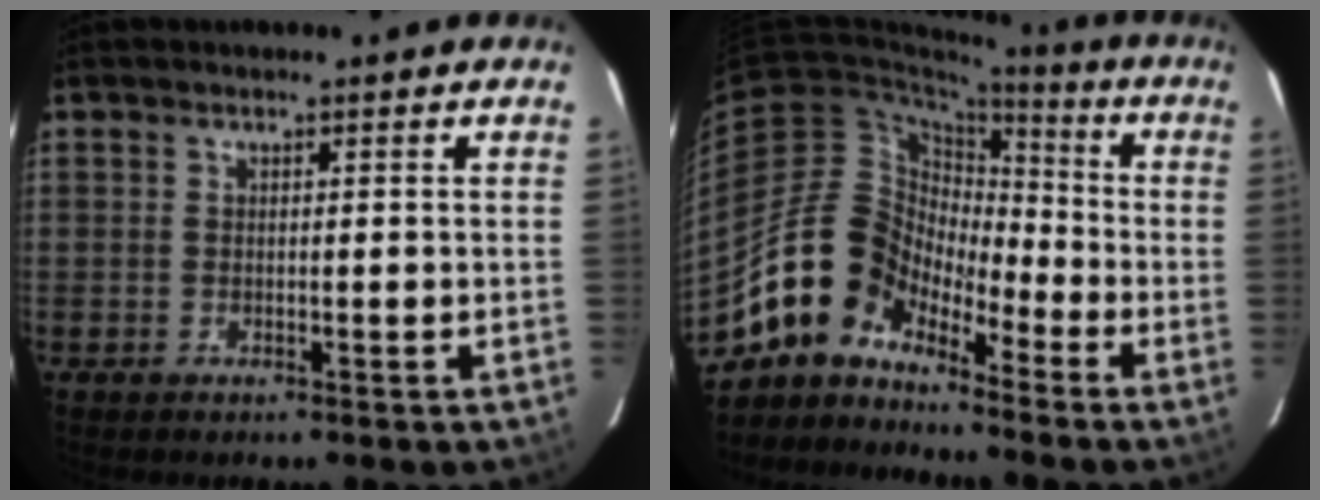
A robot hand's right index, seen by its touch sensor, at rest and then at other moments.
{"total": 11.5, "force": [-9.1, 6.4, 3.1], "torque": [-0.058, 0.038, -0.182]}